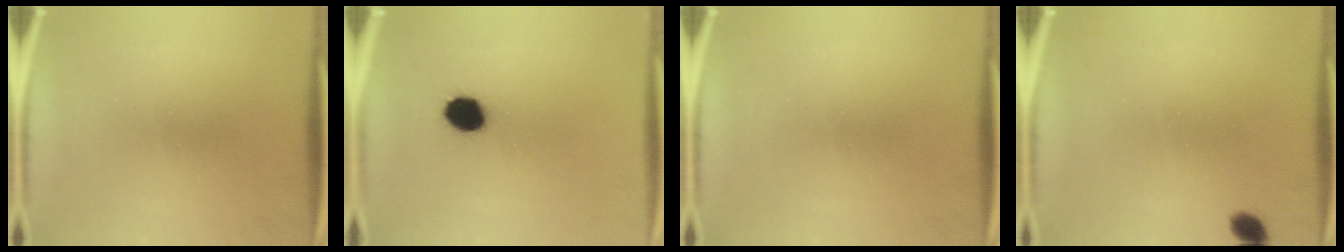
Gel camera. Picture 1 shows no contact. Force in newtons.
{"total": 7.0}
{"total": 0.0}
{"total": 2.3}